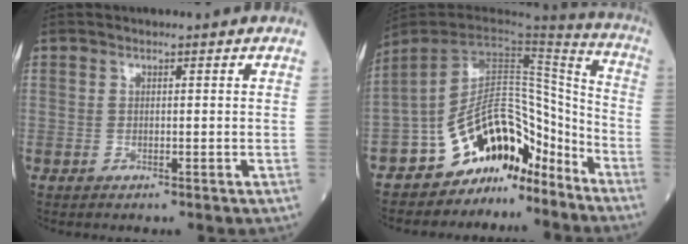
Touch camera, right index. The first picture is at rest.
{"total": 12.7, "force": [-10.0, 5.7, 5.5], "torque": [-0.071, 0.072, -0.170]}